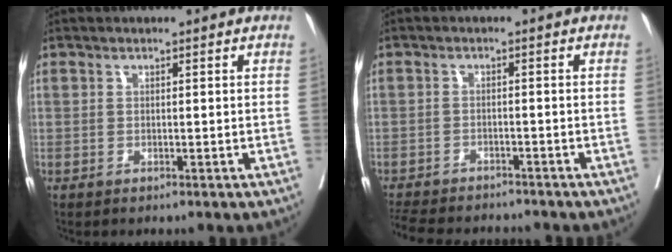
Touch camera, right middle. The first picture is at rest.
{"total": 11.3, "force": [-10.4, 2.5, 3.8], "torque": [-0.075, -0.007, -0.147]}